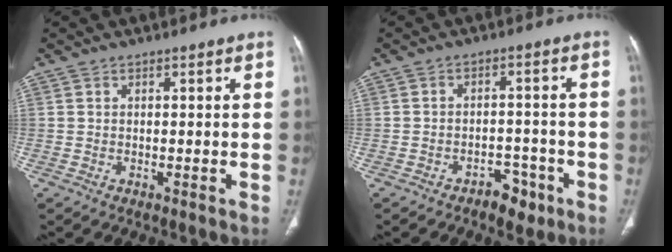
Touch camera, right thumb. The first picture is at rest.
{"total": 5.1, "force": [-3.3, 3.0, 2.5], "torque": [-0.017, 0.029, -0.043]}